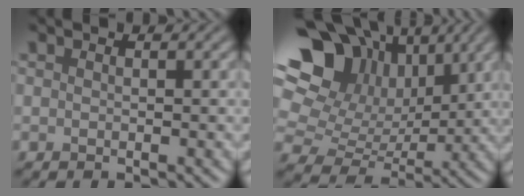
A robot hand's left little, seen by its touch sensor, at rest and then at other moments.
{"total": 14.3, "force": [5.6, 10.3, 8.1], "torque": [-0.171, 0.040, 0.098]}